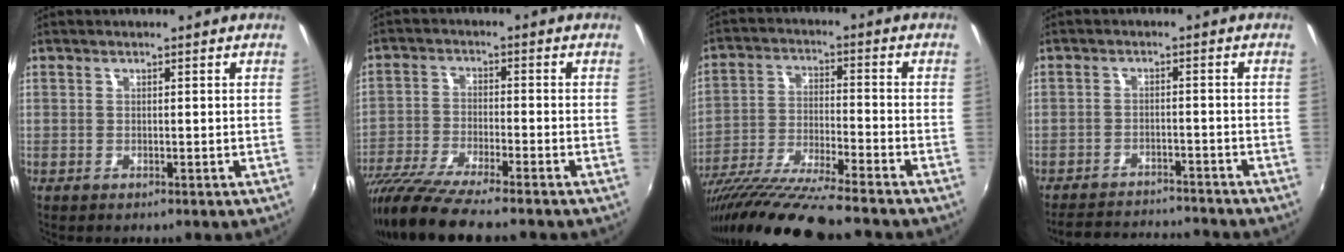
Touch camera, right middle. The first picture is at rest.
{"total": 13.4, "force": [-11.0, 0.8, 7.5], "torque": [-0.164, -0.047, -0.201]}
{"total": 16.5, "force": [-13.9, -0.2, 8.8], "torque": [-0.174, -0.043, -0.250]}
{"total": 11.2, "force": [-10.7, 1.3, 3.2], "torque": [-0.080, 0.003, -0.156]}